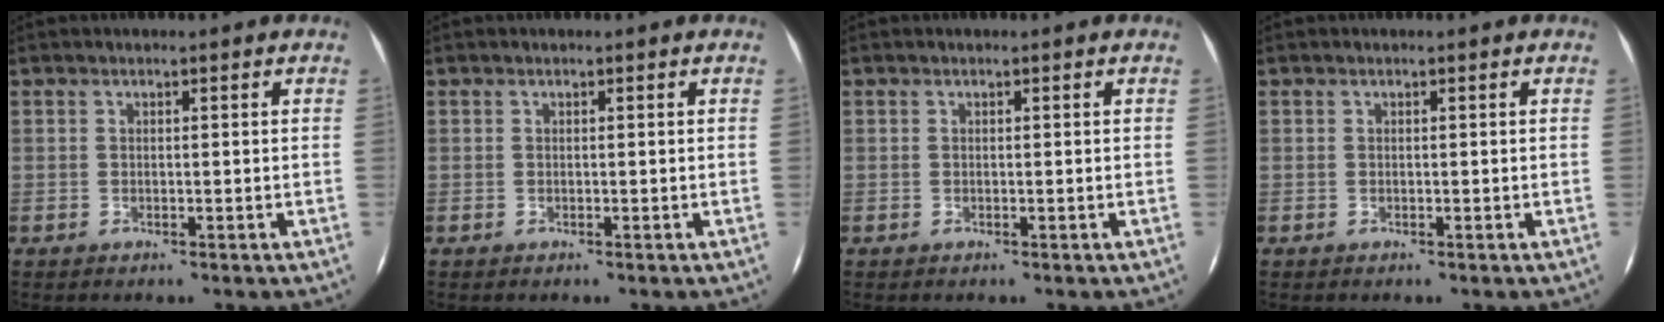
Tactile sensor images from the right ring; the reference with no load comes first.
{"total": 0.0}
{"total": 0.0}
{"total": 0.0}